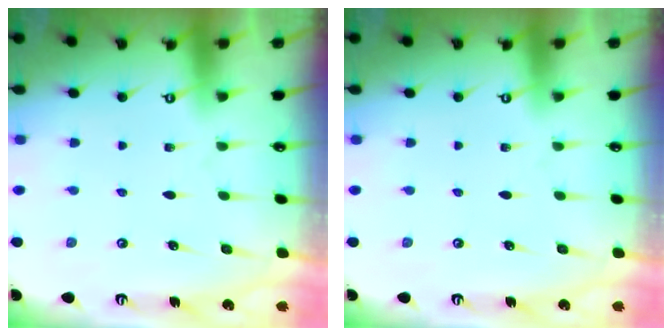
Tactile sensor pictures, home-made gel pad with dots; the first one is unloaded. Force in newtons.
{"total": 0.0}